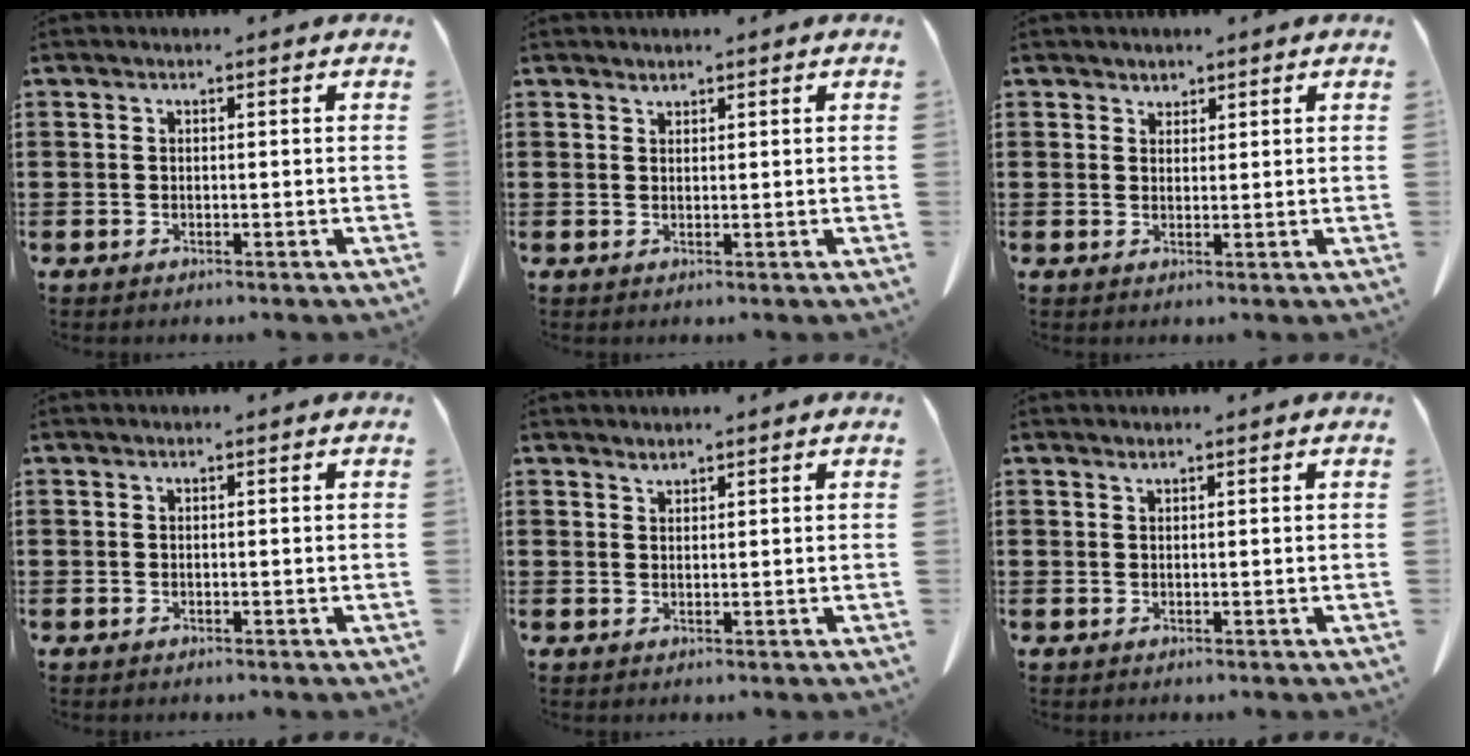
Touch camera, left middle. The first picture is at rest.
{"total": 1.1, "force": [1.1, 0.2, 0.0], "torque": [-0.004, -0.004, 0.023]}
{"total": 1.5, "force": [1.4, 0.5, 0.0], "torque": [-0.004, 0.001, 0.030]}
{"total": 0.0}
{"total": 1.3, "force": [1.3, 0.1, 0.0], "torque": [-0.004, -0.004, 0.027]}
{"total": 0.6, "force": [0.5, 0.0, 0.3], "torque": [-0.007, -0.003, 0.012]}